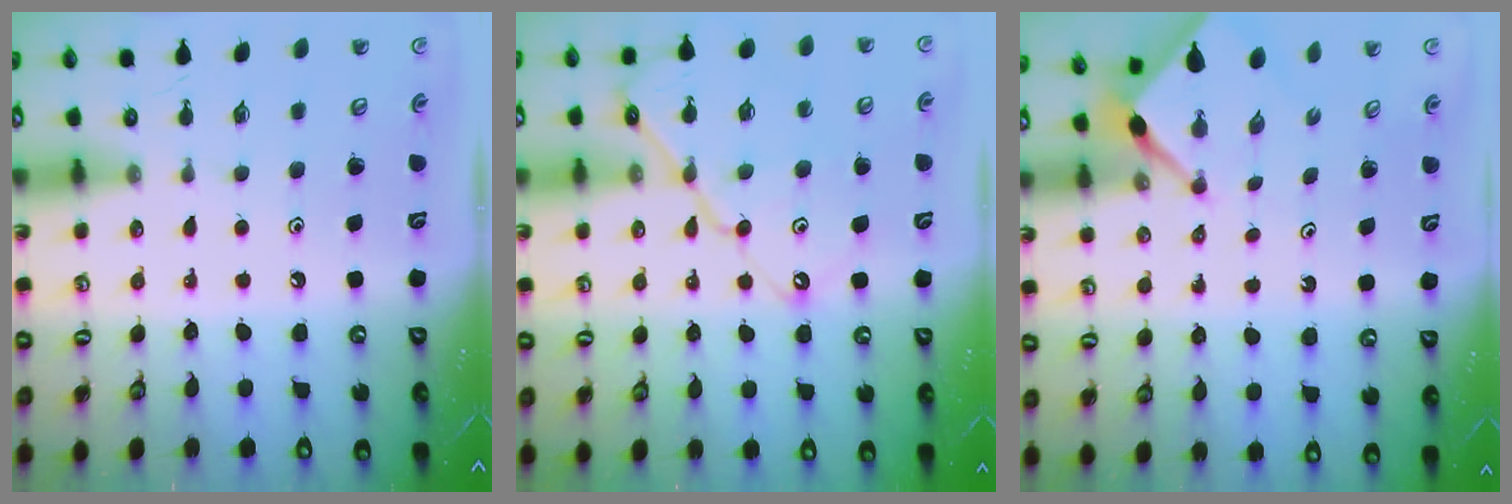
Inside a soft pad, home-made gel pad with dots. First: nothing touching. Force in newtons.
{"total": 12.8, "press": 12.7, "slide": 1.2}
{"total": 2.2, "press": 2.2, "slide": 0.3}